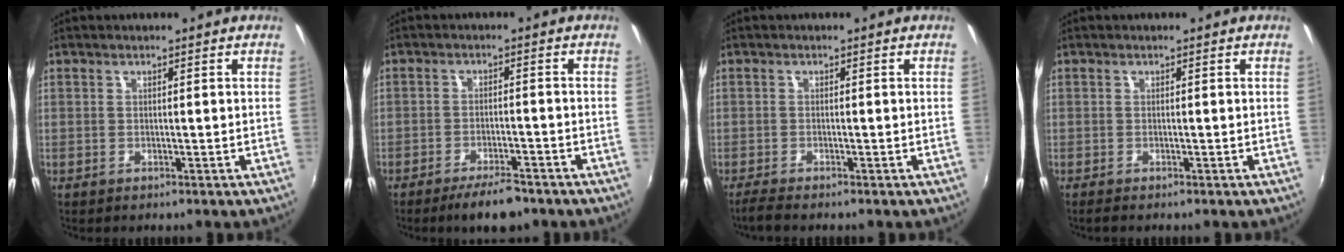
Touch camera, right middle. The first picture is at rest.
{"total": 6.5, "force": [-5.2, 1.7, 3.6], "torque": [-0.082, -0.008, -0.084]}
{"total": 2.1, "force": [-1.8, -0.1, 1.1], "torque": [-0.028, -0.006, -0.035]}
{"total": 0.6, "force": [-0.5, -0.1, 0.3], "torque": [-0.004, -0.002, -0.010]}